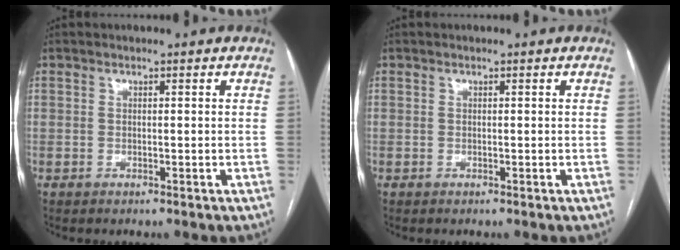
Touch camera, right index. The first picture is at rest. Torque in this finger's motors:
{"motor_torque": [0.00, 0.00, 0.00, 0.00]}